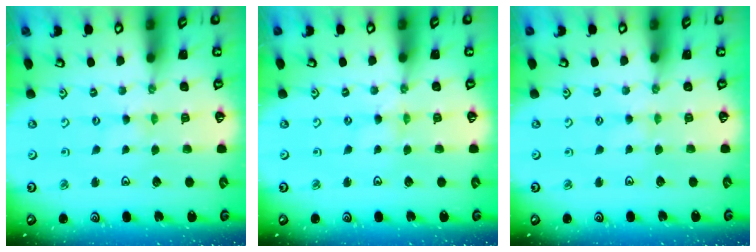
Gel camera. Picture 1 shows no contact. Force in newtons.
{"total": 0.0}
{"total": 1.7, "press": 1.7, "slide": 0.3}